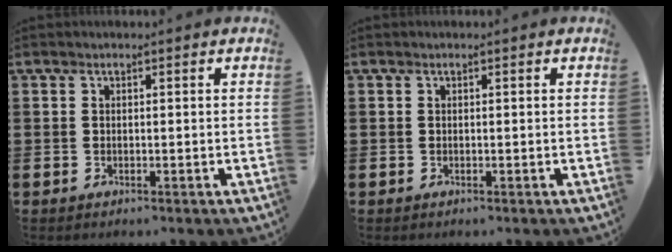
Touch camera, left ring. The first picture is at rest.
{"total": 0.0}